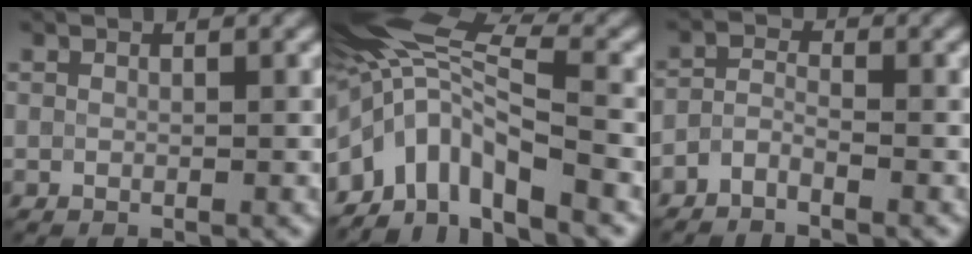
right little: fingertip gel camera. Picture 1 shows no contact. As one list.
[{"total": 8.7, "force": [-4.0, 3.7, 6.7], "torque": [-0.107, 0.017, -0.089]}, {"total": 1.7, "force": [-1.3, 0.5, 0.9], "torque": [-0.022, 0.001, -0.033]}]